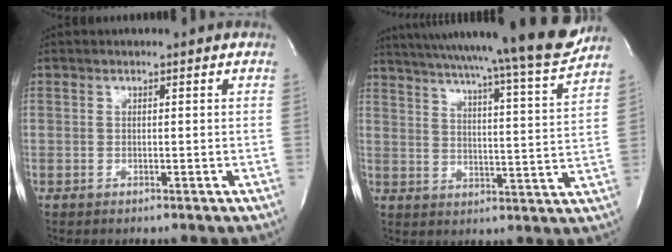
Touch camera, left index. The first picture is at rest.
{"total": 24.0, "force": [21.3, -1.3, 11.0], "torque": [-0.179, -0.050, 0.285]}